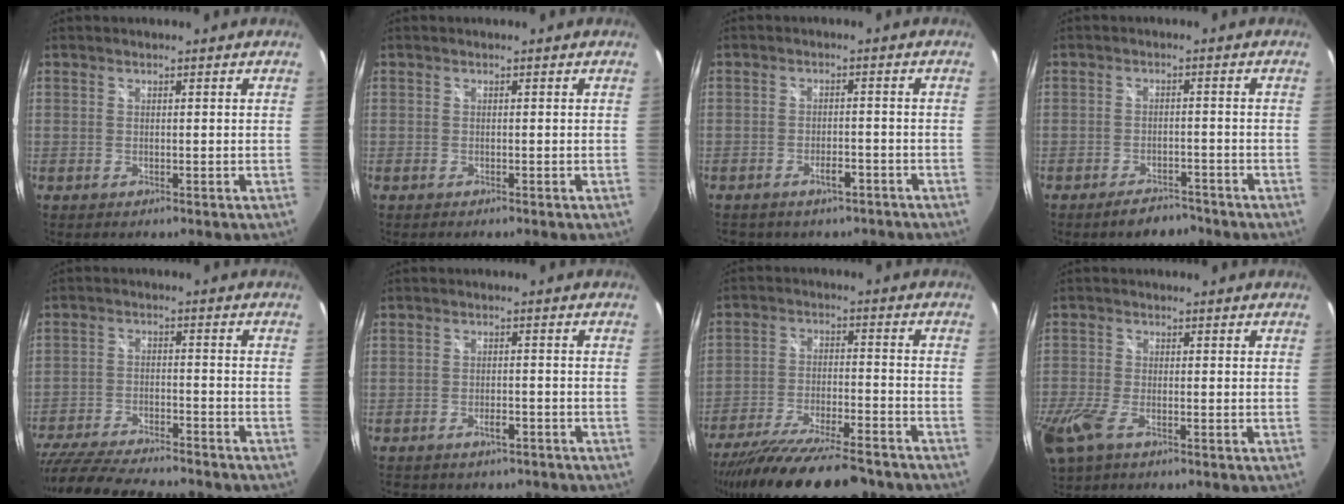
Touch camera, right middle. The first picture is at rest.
{"total": 0.5, "force": [-0.4, 0.1, 0.3], "torque": [-0.006, -0.002, -0.008]}
{"total": 4.2, "force": [-3.1, 2.1, 1.7], "torque": [-0.034, 0.006, -0.036]}
{"total": 4.5, "force": [-3.8, 1.8, 1.6], "torque": [-0.036, 0.007, -0.054]}
{"total": 21.5, "force": [-18.0, 4.9, 10.7], "torque": [-0.218, -0.049, -0.282]}
{"total": 5.4, "force": [-4.5, 2.3, 2.0], "torque": [-0.045, 0.000, -0.058]}
{"total": 21.8, "force": [-18.5, 3.8, 10.9], "torque": [-0.202, -0.051, -0.282]}
{"total": 10.5, "force": [-5.7, 4.7, 7.4], "torque": [-0.187, -0.034, -0.111]}